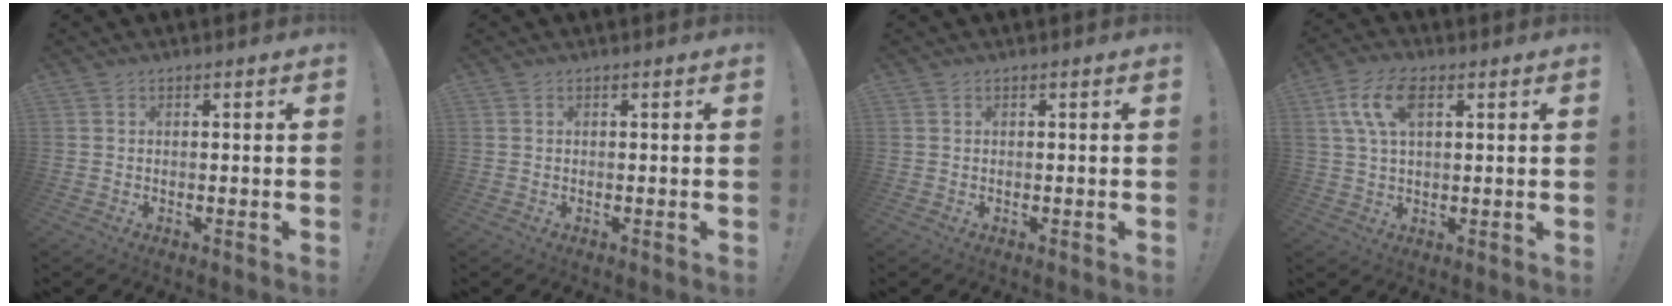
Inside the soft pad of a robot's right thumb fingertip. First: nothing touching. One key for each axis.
{"total": 0.0}
{"total": 0.0}
{"total": 10.0, "fx": 3.5, "fy": 5.0, "fz": 7.9, "tx": -0.160, "ty": 0.006, "tz": 0.066}